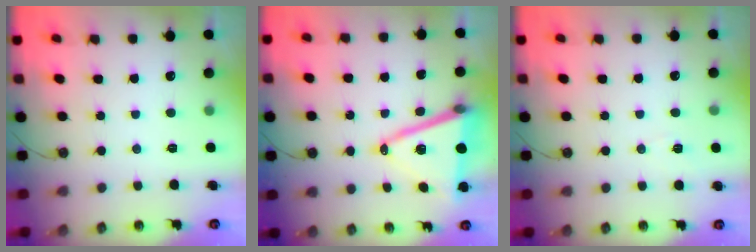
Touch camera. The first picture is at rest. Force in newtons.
{"total": 16.1, "press": 15.6, "slide": 3.7}
{"total": 2.7, "press": 2.3, "slide": 1.4}